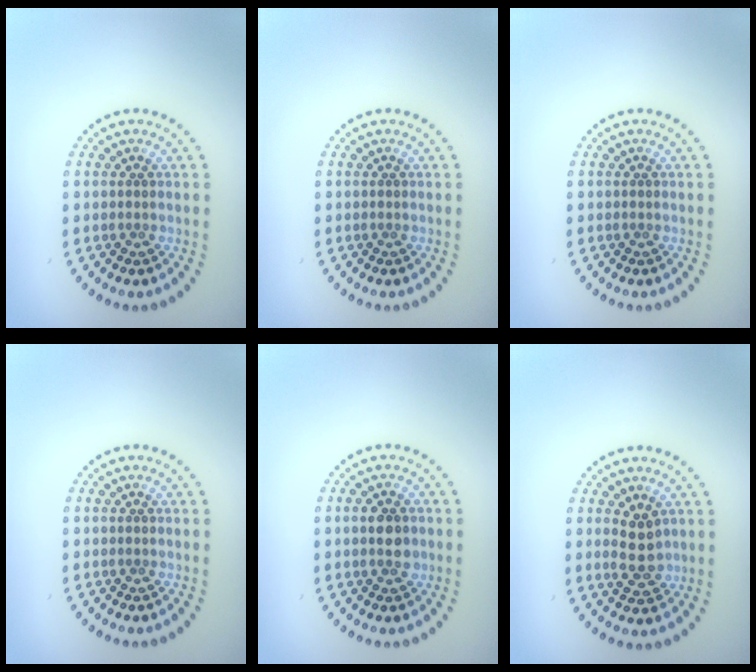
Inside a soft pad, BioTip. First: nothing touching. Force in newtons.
{"total": 0.0}
{"total": 0.0}
{"total": 0.0}
{"total": 2.4, "press": 2.4, "slide": 0.1}
{"total": 2.9, "press": 2.8, "slide": 0.7}